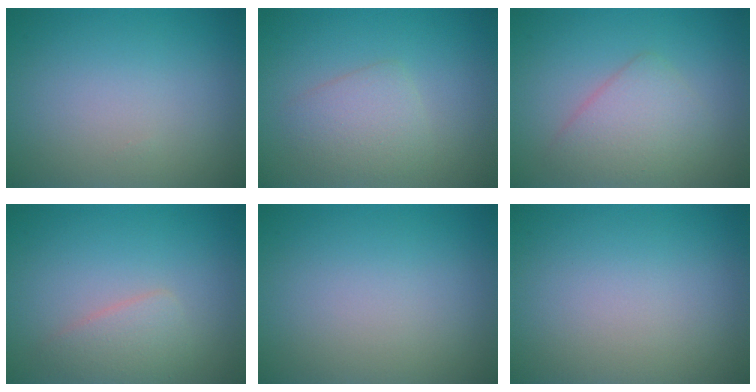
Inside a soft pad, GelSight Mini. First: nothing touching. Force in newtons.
{"total": 2.6, "press": 2.6, "slide": 0.1}
{"total": 3.2, "press": 3.2, "slide": 0.2}
{"total": 2.2, "press": 2.2, "slide": 0.0}
{"total": 0.0}
{"total": 0.0}